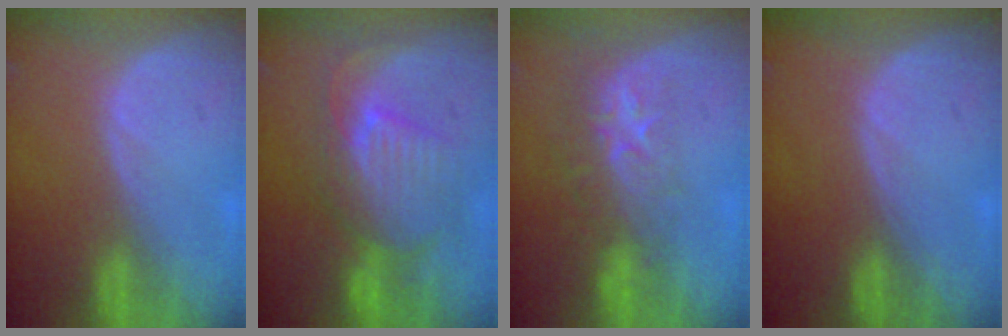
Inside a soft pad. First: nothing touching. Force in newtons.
{"total": 9.8, "press": 9.0, "slide": 3.9}
{"total": 8.8, "press": 7.1, "slide": 5.2}
{"total": 0.0}